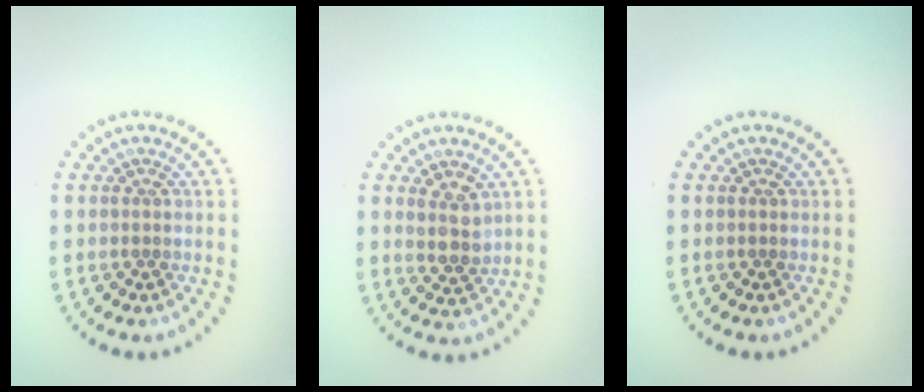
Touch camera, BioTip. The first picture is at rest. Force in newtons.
{"total": 2.2, "press": 2.1, "slide": 0.8}
{"total": 0.0}